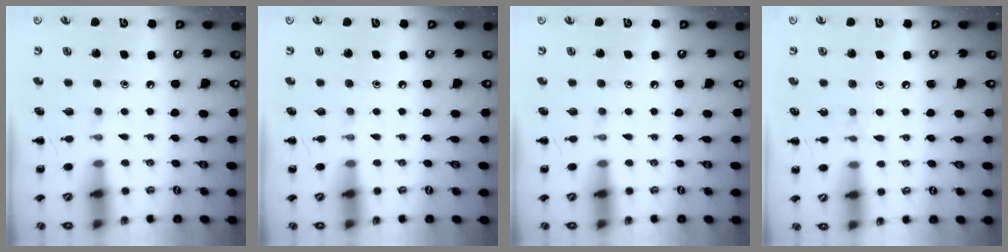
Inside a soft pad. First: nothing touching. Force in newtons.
{"total": 0.0}
{"total": 0.0}
{"total": 4.4, "press": 4.1, "slide": 1.6}